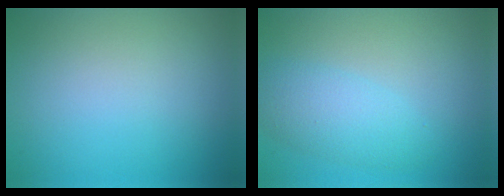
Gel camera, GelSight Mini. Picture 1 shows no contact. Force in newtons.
{"total": 3.3, "press": 3.3, "slide": 0.1}